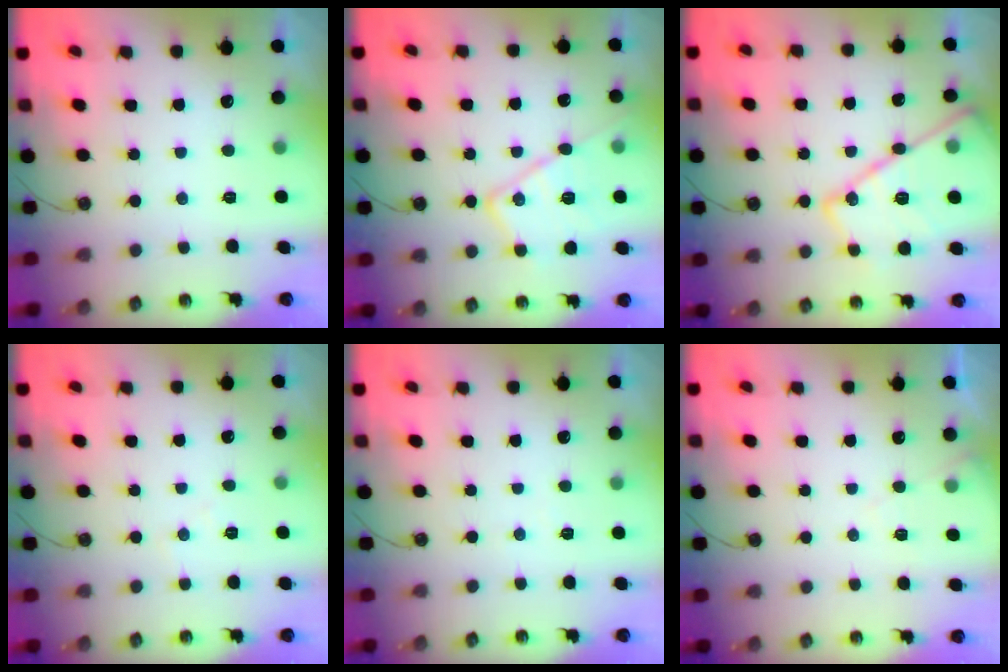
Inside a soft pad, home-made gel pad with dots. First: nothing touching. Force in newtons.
{"total": 16.5, "press": 16.4, "slide": 1.2}
{"total": 22.0, "press": 21.9, "slide": 1.9}
{"total": 3.7, "press": 3.6, "slide": 0.6}
{"total": 2.0, "press": 2.0, "slide": 0.3}
{"total": 5.1, "press": 5.1, "slide": 0.7}